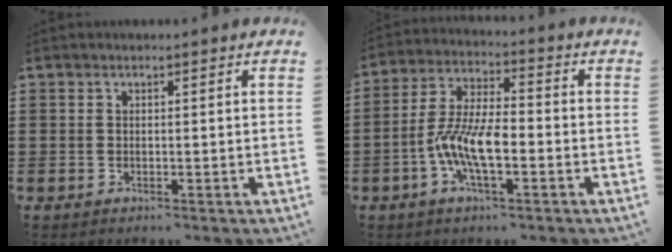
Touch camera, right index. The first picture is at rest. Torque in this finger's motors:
{"motor_torque": [1.49, 0.65, 1.06, 0.17]}